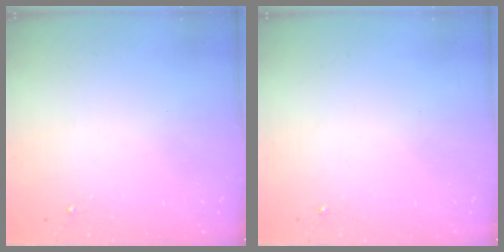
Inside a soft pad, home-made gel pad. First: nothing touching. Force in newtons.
{"total": 0.0}